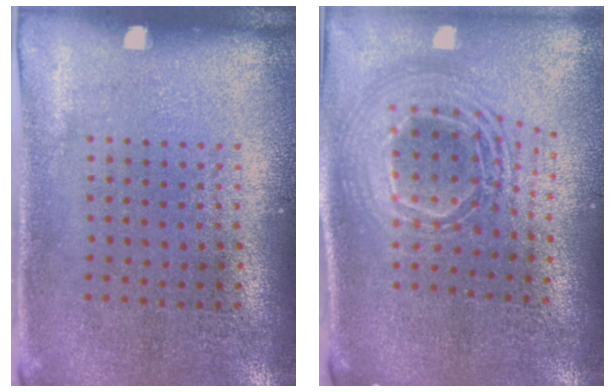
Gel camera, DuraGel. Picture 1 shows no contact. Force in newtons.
{"total": 2.4, "press": 1.8, "slide": 1.6}